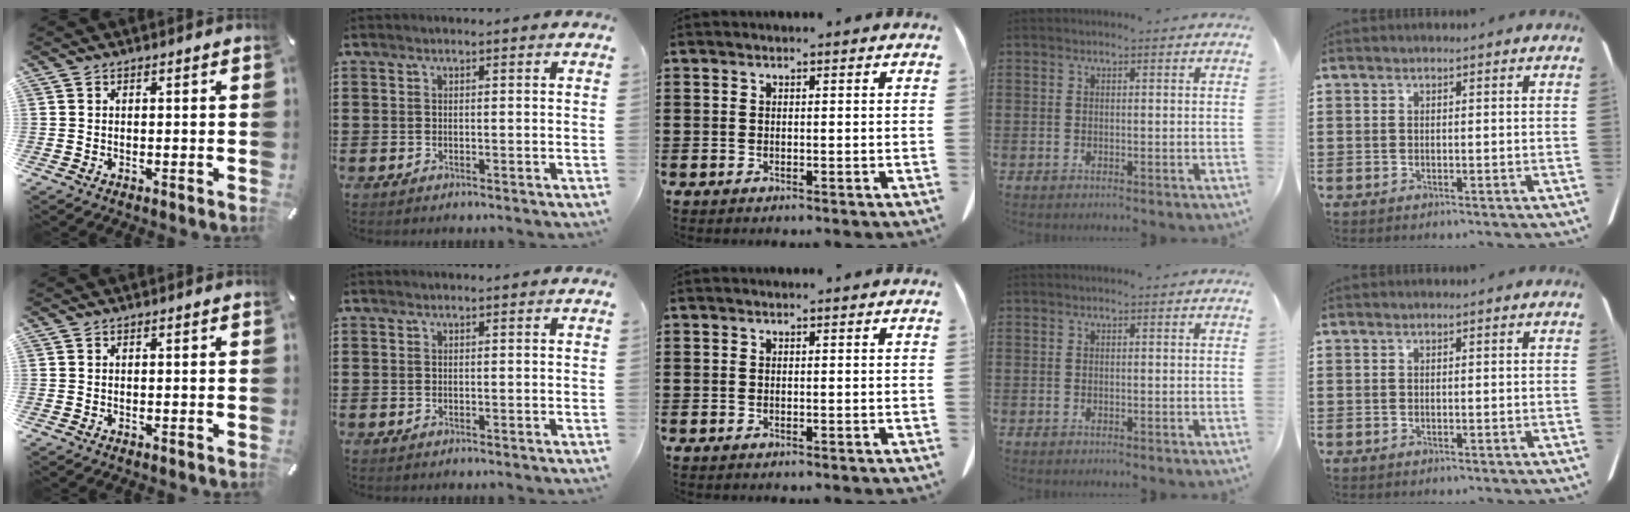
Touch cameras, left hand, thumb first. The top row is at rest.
{}